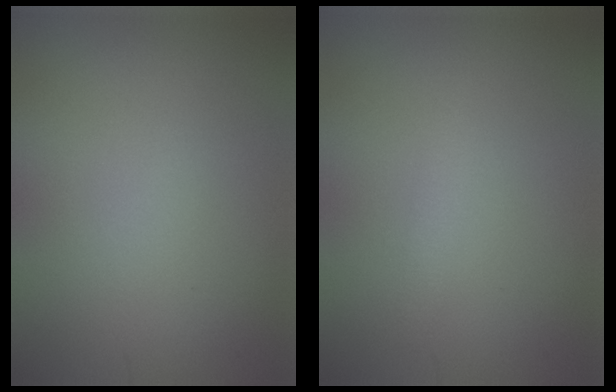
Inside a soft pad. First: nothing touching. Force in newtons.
{"total": 1.3, "press": 1.3, "slide": 0.0}